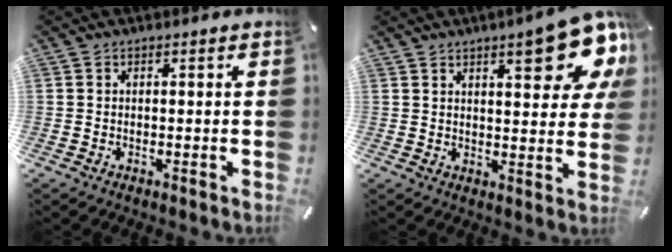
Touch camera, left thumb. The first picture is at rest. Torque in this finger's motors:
{"motor_torque": [2.14, 2.38, 1.74, -1.03, 0.31]}